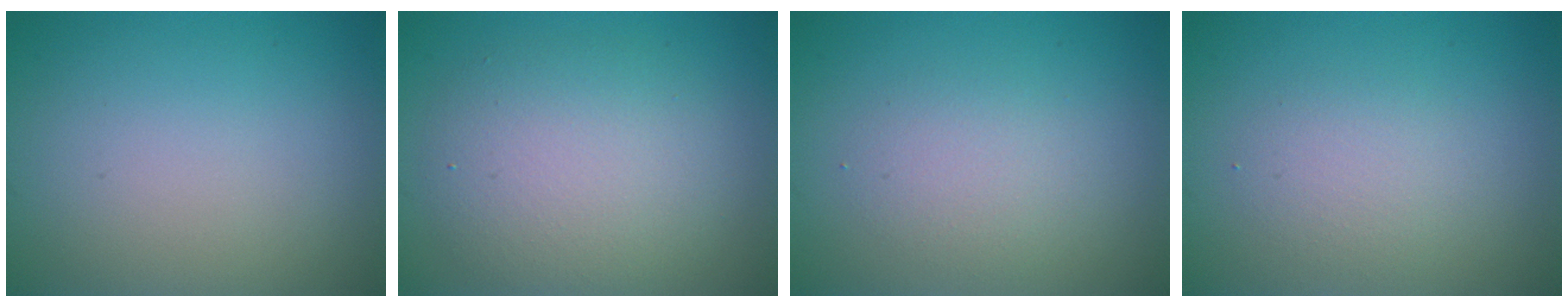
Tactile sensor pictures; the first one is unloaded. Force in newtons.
{"total": 5.6, "press": 5.6, "slide": 0.5}
{"total": 2.2, "press": 2.2, "slide": 0.2}
{"total": 2.1, "press": 2.1, "slide": 0.1}